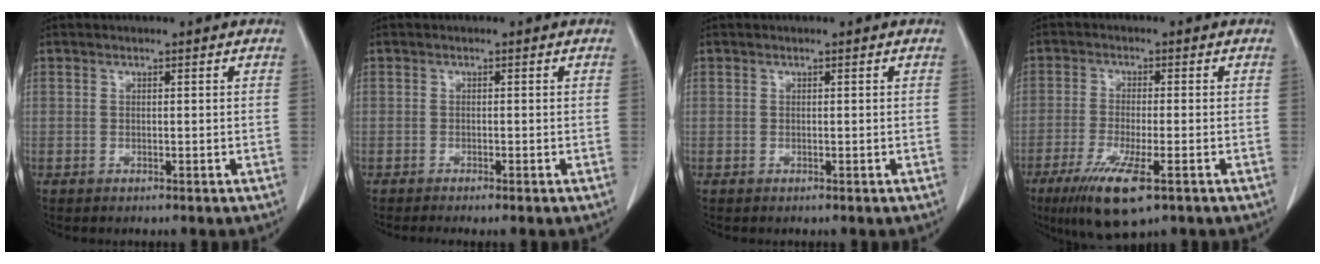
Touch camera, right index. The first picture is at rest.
{"total": 1.9, "force": [-1.5, -0.2, 1.0], "torque": [-0.017, -0.003, -0.023]}
{"total": 0.0}
{"total": 9.3, "force": [-5.1, 1.5, 7.6], "torque": [-0.144, -0.026, -0.086]}